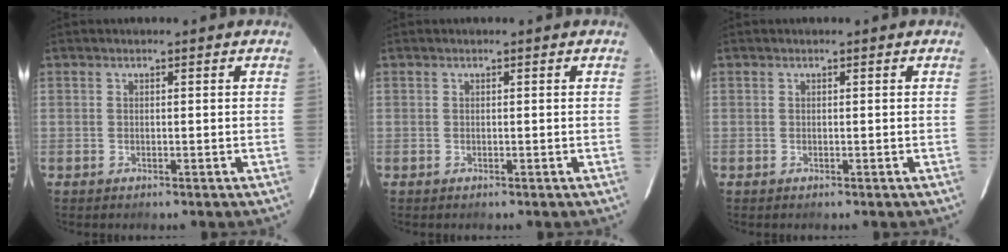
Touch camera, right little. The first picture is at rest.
{"total": 0.0}
{"total": 0.0}